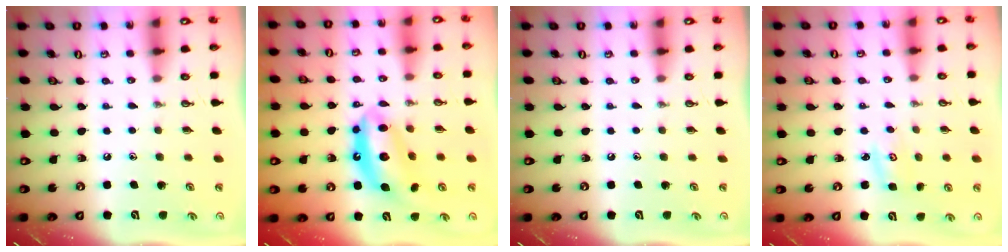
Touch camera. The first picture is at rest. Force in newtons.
{"total": 13.4, "press": 13.4, "slide": 1.0}
{"total": 0.0}
{"total": 2.8, "press": 2.8, "slide": 0.3}